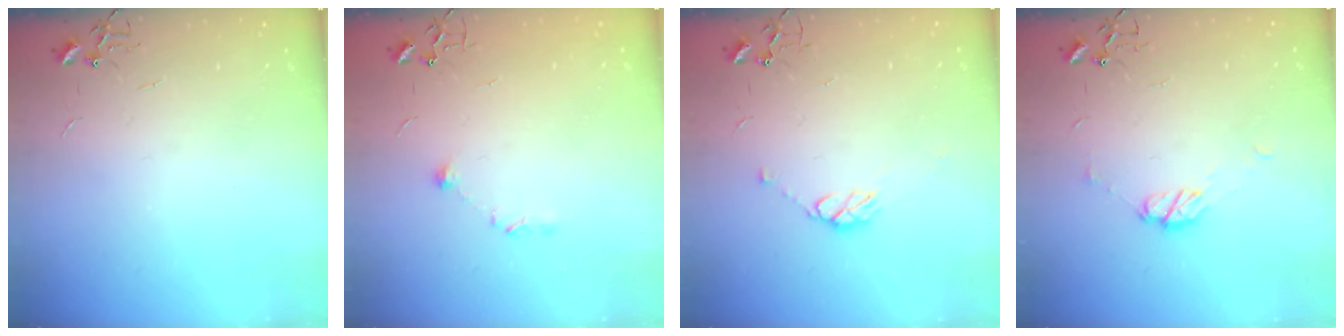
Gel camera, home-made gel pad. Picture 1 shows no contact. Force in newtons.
{"total": 6.6, "press": 6.6, "slide": 0.8}
{"total": 7.5, "press": 7.4, "slide": 1.0}
{"total": 7.1, "press": 7.1, "slide": 0.6}